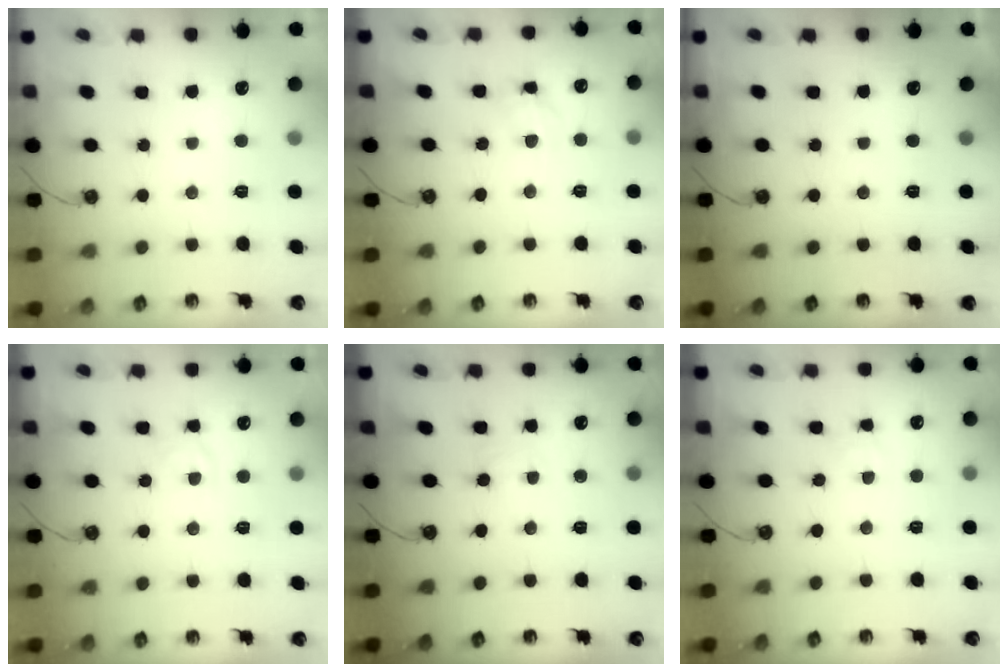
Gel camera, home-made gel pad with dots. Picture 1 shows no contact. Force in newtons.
{"total": 8.6, "press": 8.6, "slide": 0.6}
{"total": 0.0}
{"total": 6.9, "press": 6.8, "slide": 0.7}
{"total": 2.8, "press": 2.8, "slide": 0.3}
{"total": 1.1, "press": 1.0, "slide": 0.2}